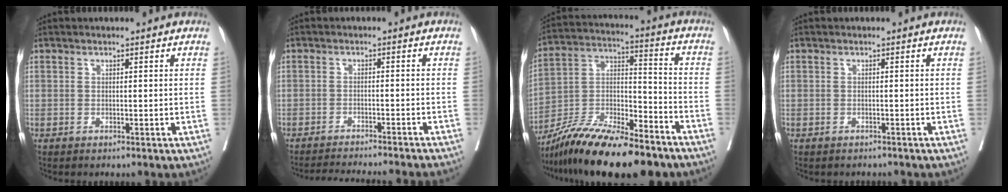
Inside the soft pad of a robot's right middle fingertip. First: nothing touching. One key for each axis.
{"total": 11.7, "fx": -11.0, "fy": -0.5, "fz": 4.1, "tx": -0.040, "ty": -0.016, "tz": -0.145}
{"total": 20.9, "fx": -16.5, "fy": 4.5, "fz": 12.0, "tx": -0.206, "ty": -0.006, "tz": -0.287}
{"total": 1.7, "fx": -1.6, "fy": 0.7, "fz": 0.2, "tx": -0.010, "ty": -0.002, "tz": -0.023}